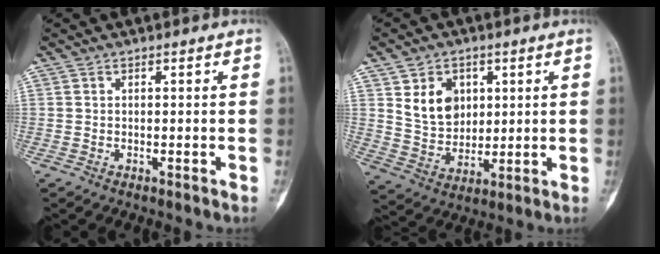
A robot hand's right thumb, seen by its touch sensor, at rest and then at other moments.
{"total": 9.6, "force": [3.2, 7.4, 5.3], "torque": [-0.057, -0.021, 0.068]}